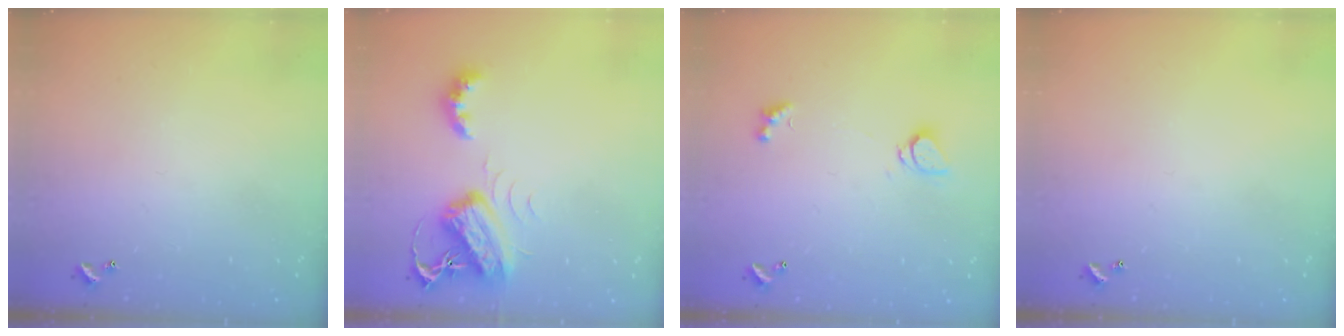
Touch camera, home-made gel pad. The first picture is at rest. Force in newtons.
{"total": 7.0, "press": 7.0, "slide": 0.1}
{"total": 1.6, "press": 1.6, "slide": 0.2}
{"total": 0.0}